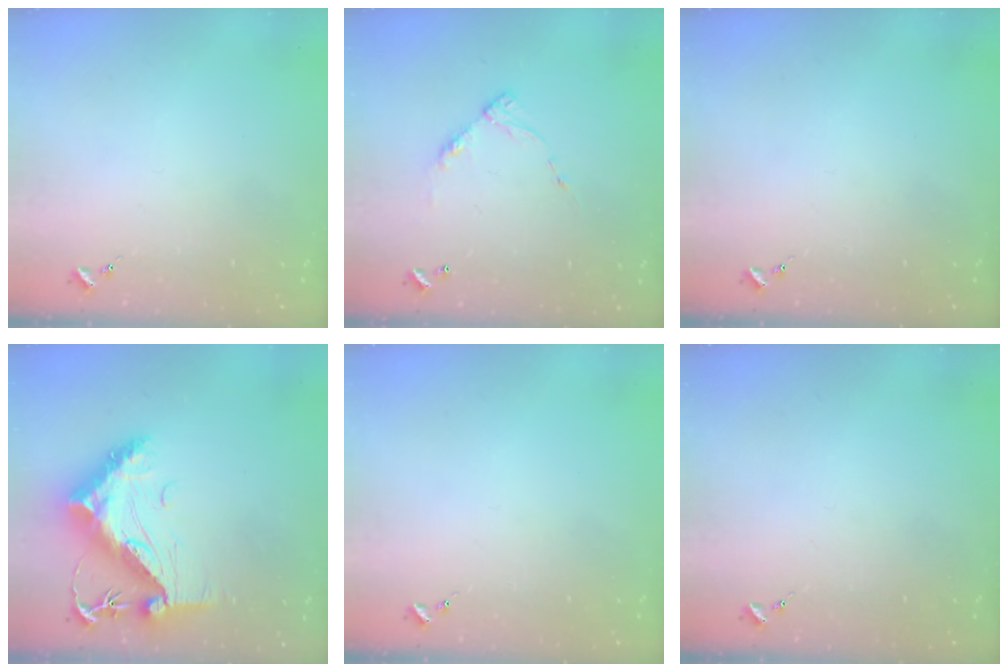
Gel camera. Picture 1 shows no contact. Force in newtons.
{"total": 8.8, "press": 8.8, "slide": 0.5}
{"total": 0.0}
{"total": 19.4, "press": 19.3, "slide": 1.7}
{"total": 0.0}
{"total": 0.0}